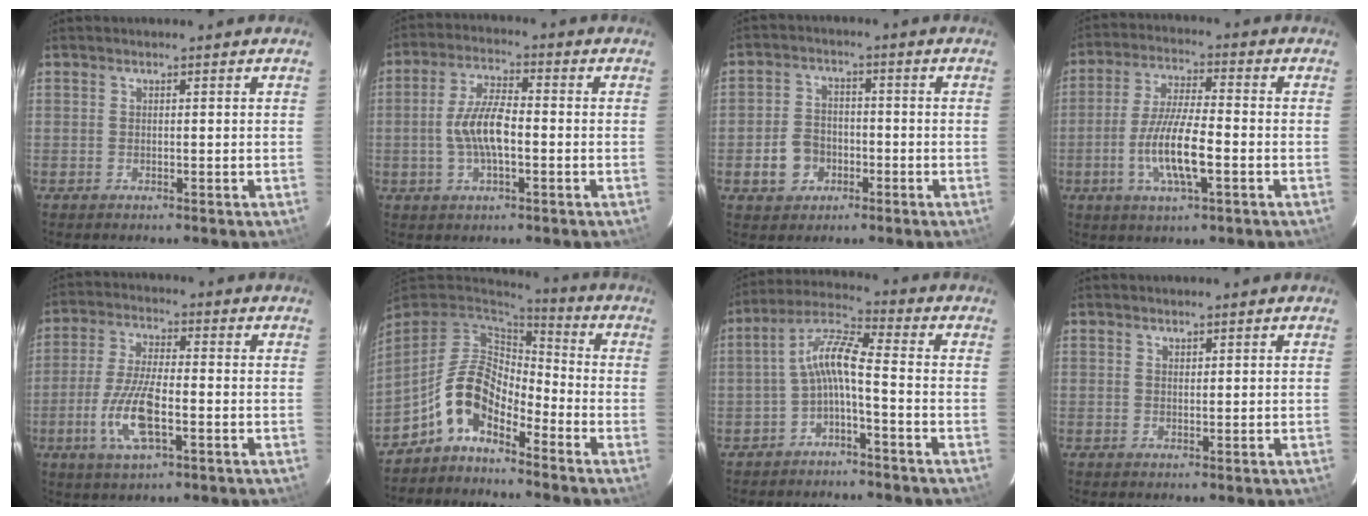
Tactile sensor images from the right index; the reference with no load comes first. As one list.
[{"total": 8.2, "force": [-1.4, 2.9, 7.5], "torque": [-0.151, 0.008, -0.027]}, {"total": 6.4, "force": [-2.4, 5.4, 2.5], "torque": [-0.062, 0.022, -0.034]}, {"total": 10.7, "force": [-3.2, 2.3, 9.9], "torque": [-0.196, -0.007, -0.061]}, {"total": 10.4, "force": [-3.4, 3.1, 9.4], "torque": [-0.199, -0.006, -0.067]}, {"total": 10.4, "force": [-6.1, 5.1, 6.6], "torque": [-0.138, 0.020, -0.124]}, {"total": 6.8, "force": [-2.5, 1.0, 6.2], "torque": [-0.149, 0.021, -0.048]}, {"total": 0.6, "force": [0.5, 0.4, 0.1], "torque": [-0.002, 0.002, 0.010]}]